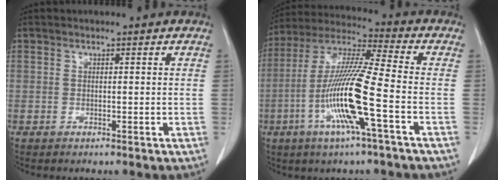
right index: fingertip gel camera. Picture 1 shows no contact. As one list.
[{"total": 14.9, "force": [-4.6, -0.1, 14.2], "torque": [-0.291, -0.007, -0.095]}]